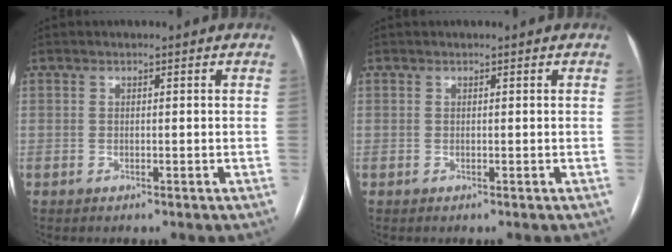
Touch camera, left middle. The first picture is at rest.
{"total": 0.0}